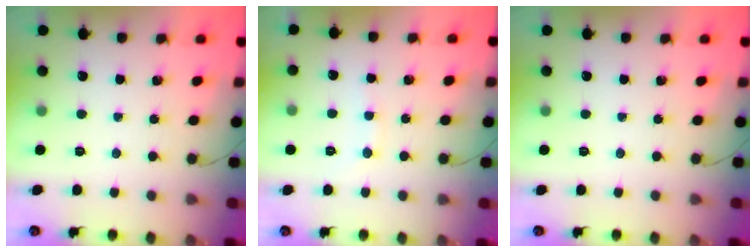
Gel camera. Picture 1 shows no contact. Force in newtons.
{"total": 6.3, "press": 6.2, "slide": 1.4}
{"total": 0.0}